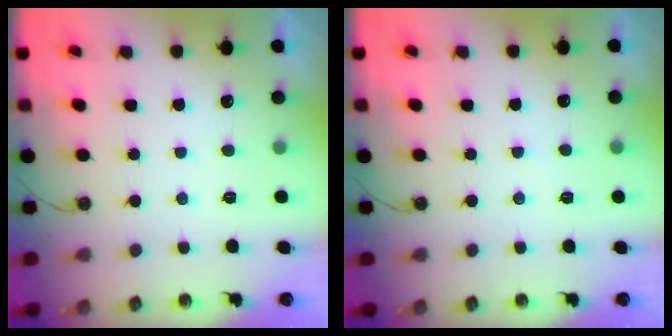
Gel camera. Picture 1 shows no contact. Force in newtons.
{"total": 3.9, "press": 3.9, "slide": 0.6}